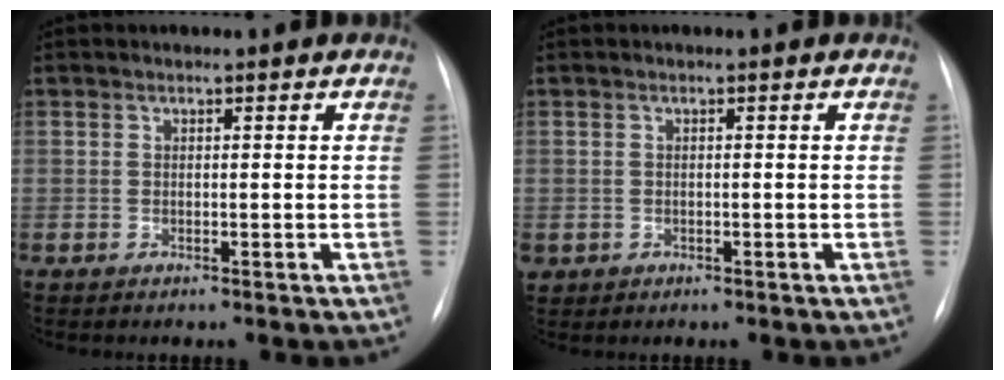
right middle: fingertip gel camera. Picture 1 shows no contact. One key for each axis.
{"total": 1.4, "fx": -0.4, "fy": 1.2, "fz": 0.4, "tx": -0.006, "ty": 0.004, "tz": 0.002}